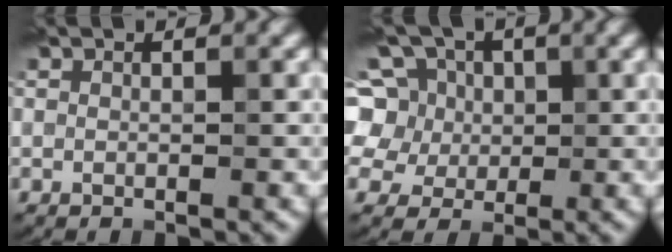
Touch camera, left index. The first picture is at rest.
{"total": 7.9, "force": [3.1, 6.4, 3.5], "torque": [-0.052, 0.024, 0.027]}